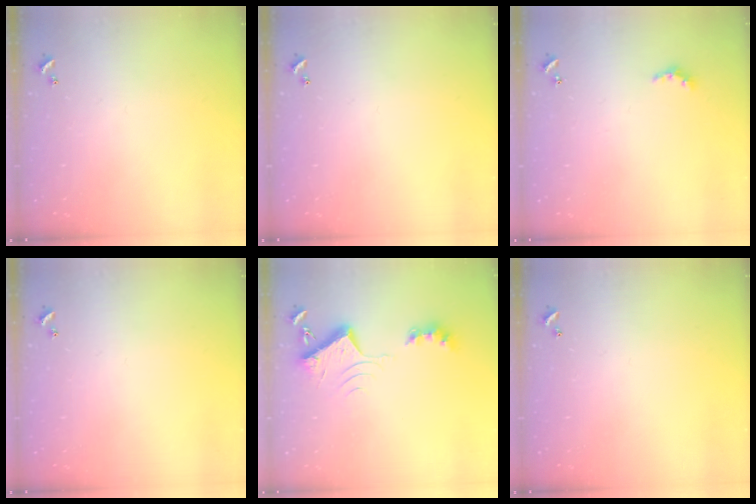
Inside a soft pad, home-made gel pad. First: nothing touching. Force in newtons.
{"total": 0.0}
{"total": 2.4, "press": 2.3, "slide": 0.5}
{"total": 0.0}
{"total": 8.4, "press": 8.3, "slide": 1.1}
{"total": 0.0}